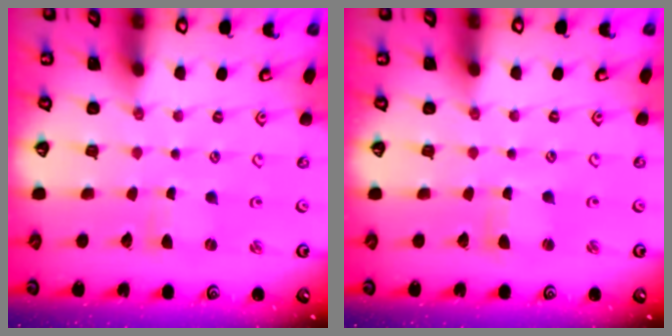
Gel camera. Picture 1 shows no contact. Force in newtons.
{"total": 1.6, "press": 1.5, "slide": 0.3}